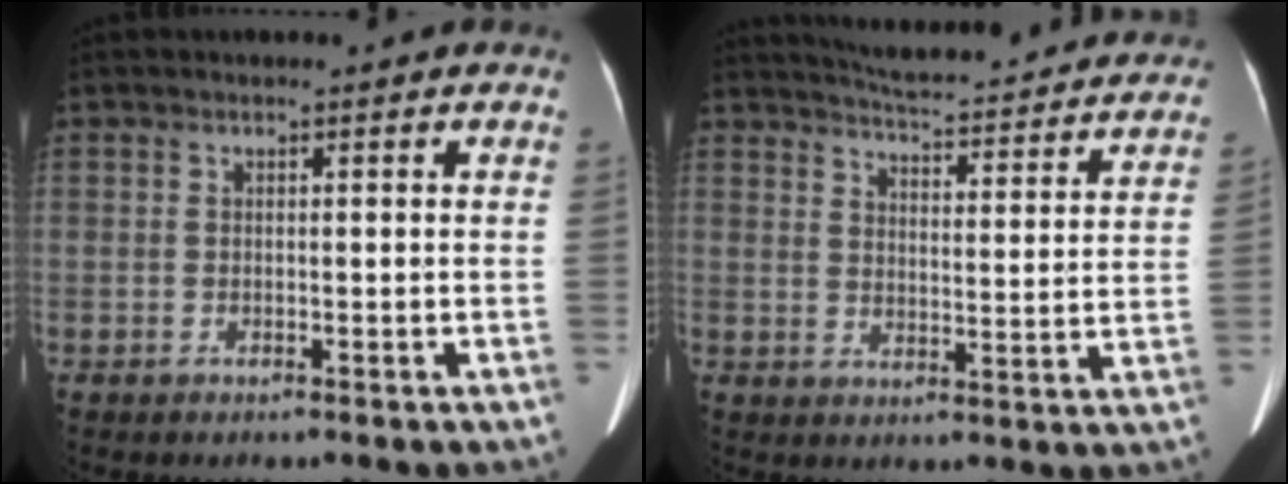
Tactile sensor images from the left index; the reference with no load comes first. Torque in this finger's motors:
{"motor_torque": [0.40, -0.96, 0.03, 0.03]}